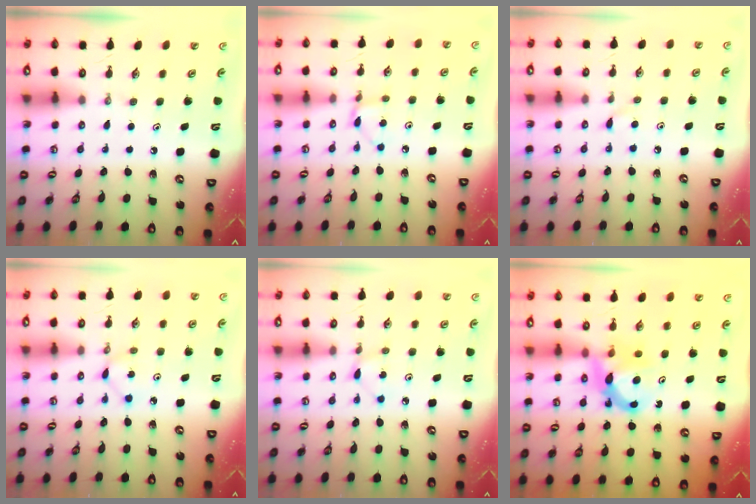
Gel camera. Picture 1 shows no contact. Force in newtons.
{"total": 2.8, "press": 2.7, "slide": 0.3}
{"total": 3.6, "press": 3.6, "slide": 0.6}
{"total": 1.4, "press": 1.4, "slide": 0.2}
{"total": 1.1, "press": 1.1, "slide": 0.1}
{"total": 7.7, "press": 7.7, "slide": 0.4}